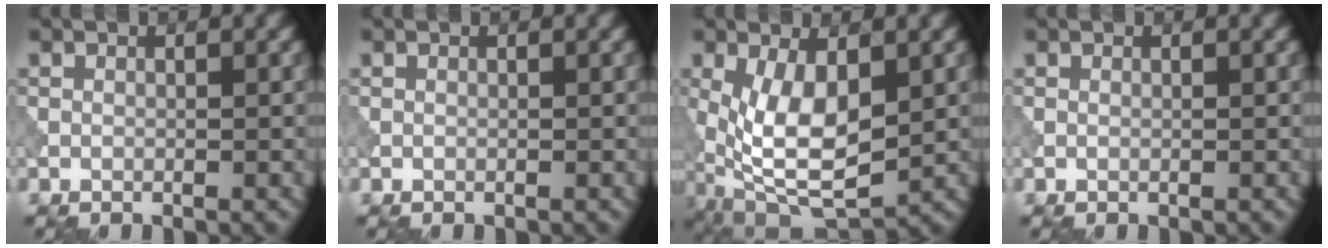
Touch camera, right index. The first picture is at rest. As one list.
[{"total": 0.0}, {"total": 8.4, "force": [0.2, 3.9, 7.5], "torque": [-0.155, -0.009, 0.003]}, {"total": 0.0}]